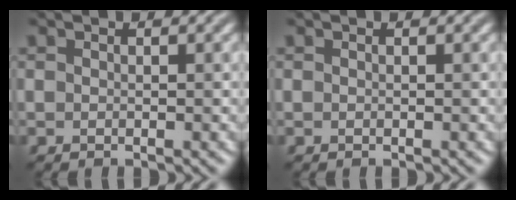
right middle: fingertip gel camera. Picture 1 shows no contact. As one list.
[{"total": 0.0}]